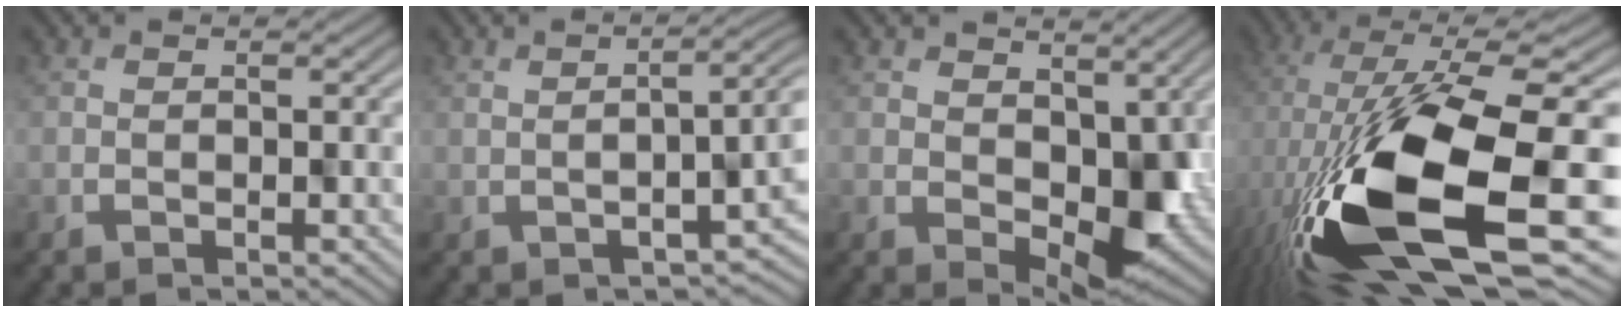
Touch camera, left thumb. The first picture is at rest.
{"total": 3.2, "force": [-0.1, 1.0, 3.1], "torque": [-0.040, 0.002, 0.004]}
{"total": 5.3, "force": [1.1, 3.3, 4.1], "torque": [-0.066, -0.019, 0.019]}
{"total": 17.6, "force": [-2.8, 6.8, 15.9], "torque": [-0.314, -0.026, -0.046]}